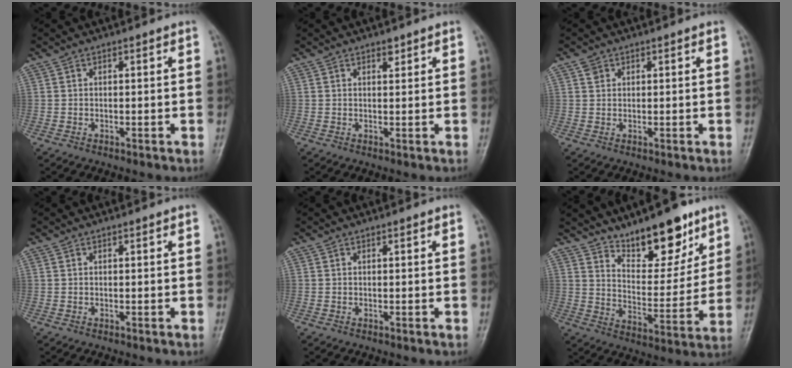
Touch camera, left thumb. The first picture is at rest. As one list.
[{"total": 1.2, "force": [0.9, 0.5, 0.6], "torque": [-0.004, -0.006, 0.012]}, {"total": 1.4, "force": [0.7, 1.1, 0.4], "torque": [0.001, -0.001, 0.011]}, {"total": 0.0}, {"total": 0.0}, {"total": 13.9, "force": [10.1, 5.5, 7.8], "torque": [-0.077, -0.075, 0.171]}]